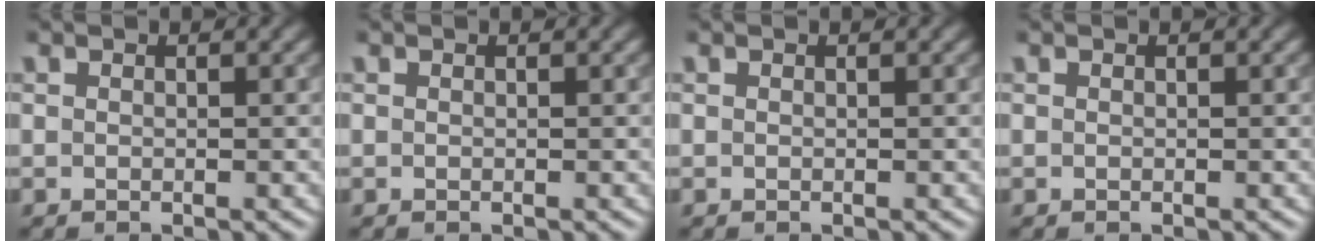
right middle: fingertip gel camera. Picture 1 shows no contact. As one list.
[{"total": 0.0}, {"total": 0.0}, {"total": 0.0}]